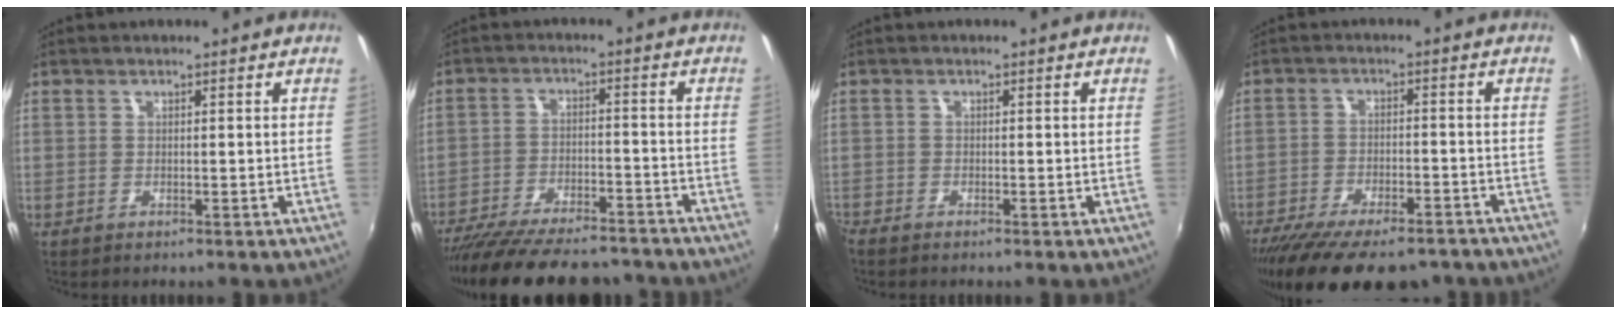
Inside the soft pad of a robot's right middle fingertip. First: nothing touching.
{"total": 22.0, "force": [-19.0, 5.8, 9.5], "torque": [-0.191, -0.028, -0.273]}
{"total": 1.4, "force": [-1.3, 0.2, 0.3], "torque": [-0.012, -0.008, -0.028]}
{"total": 21.0, "force": [-16.6, 6.9, 10.9], "torque": [-0.218, -0.040, -0.242]}